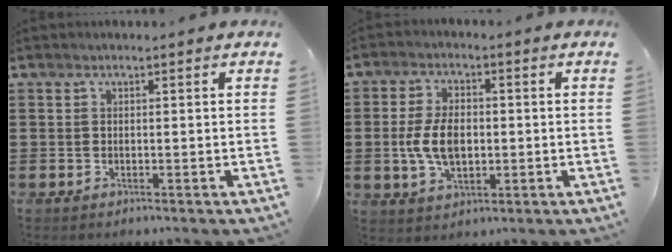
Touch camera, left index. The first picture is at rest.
{"total": 7.2, "force": [-0.3, 4.1, 5.9], "torque": [-0.123, 0.001, -0.011]}